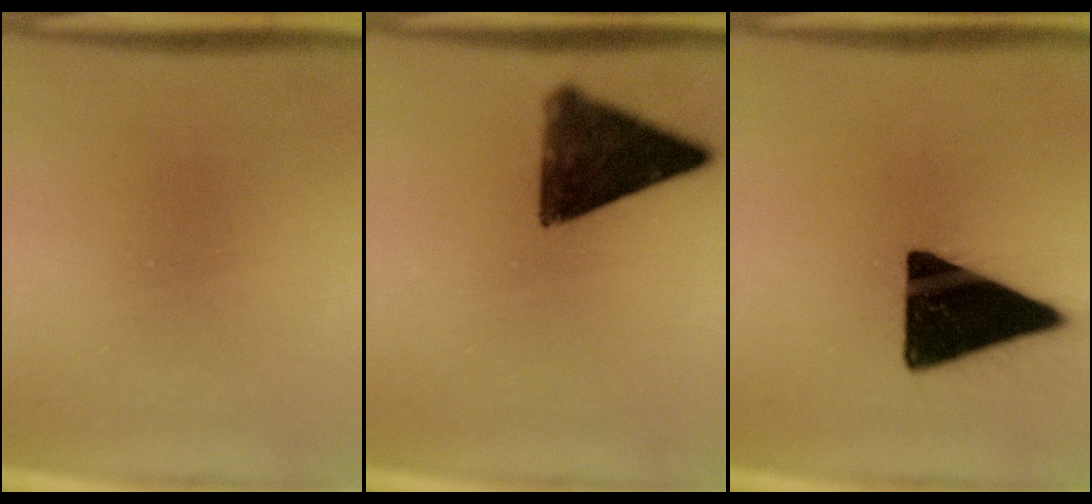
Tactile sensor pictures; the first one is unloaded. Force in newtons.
{"total": 11.1}
{"total": 19.5}